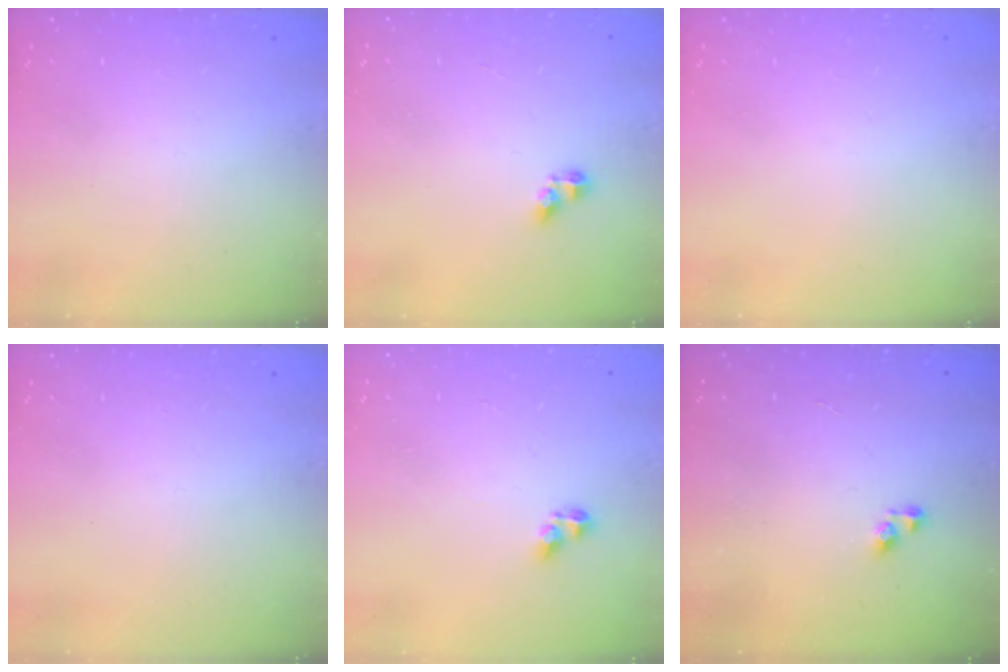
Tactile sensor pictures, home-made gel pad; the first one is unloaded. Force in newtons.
{"total": 3.4, "press": 3.4, "slide": 0.5}
{"total": 0.0}
{"total": 0.0}
{"total": 5.5, "press": 5.5, "slide": 0.6}
{"total": 3.9, "press": 3.9, "slide": 0.7}